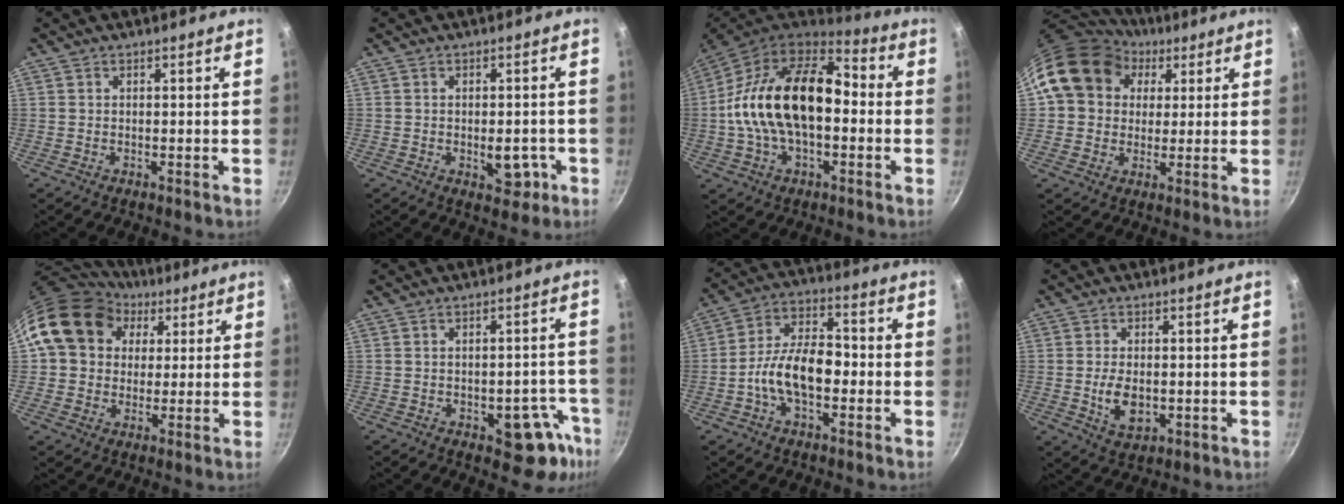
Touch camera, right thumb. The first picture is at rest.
{"total": 5.7, "force": [-1.7, 3.3, 4.3], "torque": [-0.028, 0.007, -0.016]}
{"total": 22.7, "force": [-0.8, 13.5, 18.3], "torque": [-0.307, 0.046, -0.027]}
{"total": 14.7, "force": [5.4, 12.1, 6.4], "torque": [-0.088, 0.010, 0.086]}
{"total": 15.5, "force": [5.6, 12.6, 7.1], "torque": [-0.101, 0.013, 0.089]}
{"total": 10.5, "force": [-4.8, 5.5, 7.5], "torque": [-0.017, 0.035, -0.056]}
{"total": 12.0, "force": [-2.8, 6.7, 9.6], "torque": [-0.142, 0.046, -0.061]}
{"total": 6.4, "force": [-0.8, 3.8, 5.0], "torque": [-0.085, -0.004, -0.007]}